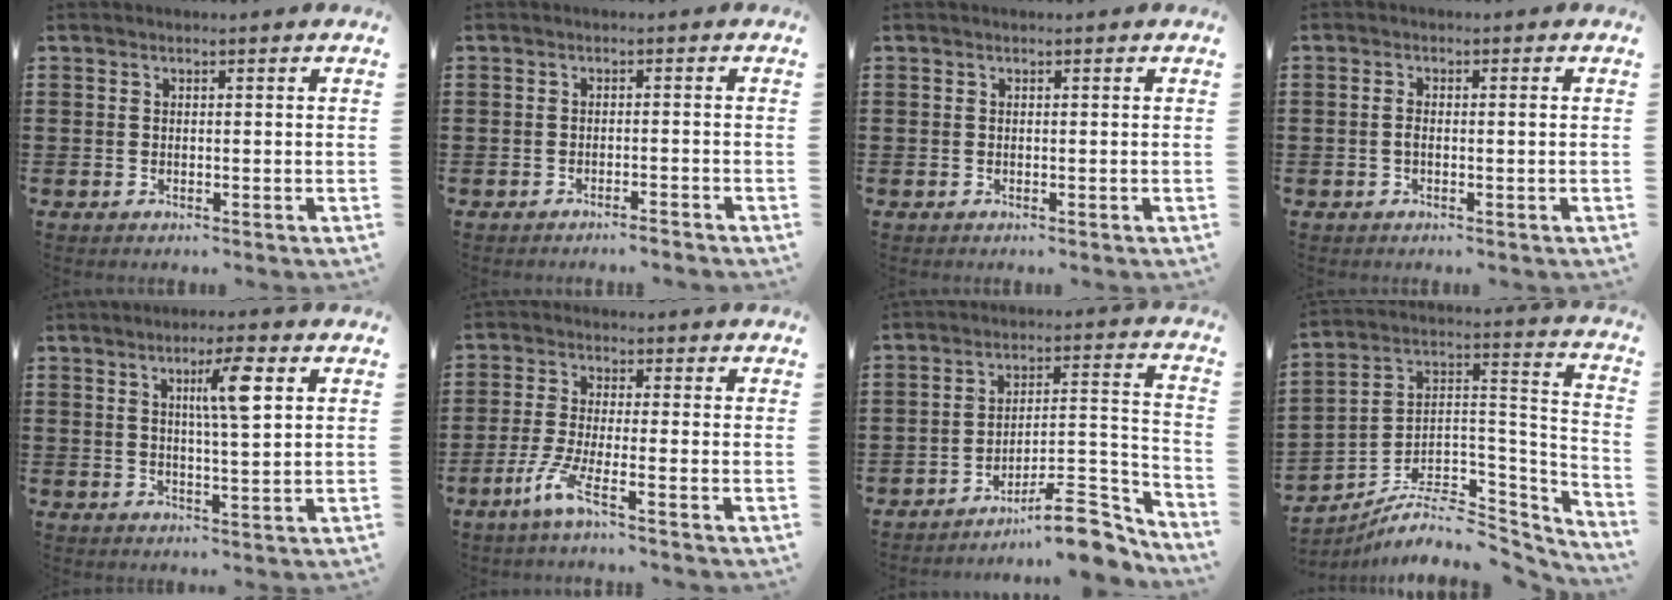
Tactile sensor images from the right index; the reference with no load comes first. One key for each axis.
{"total": 1.5, "fx": -1.5, "fy": -0.1, "fz": 0.3, "tx": -0.008, "ty": 0.002, "tz": -0.030}
{"total": 0.0}
{"total": 1.7, "fx": -0.2, "fy": 0.3, "fz": 1.6, "tx": -0.032, "ty": -0.002, "tz": -0.005}
{"total": 6.5, "fx": 2.3, "fy": 0.8, "fz": 6.0, "tx": -0.108, "ty": 0.000, "tz": 0.029}
{"total": 5.3, "fx": -3.0, "fy": 0.3, "fz": 4.3, "tx": -0.100, "ty": -0.014, "tz": -0.060}
{"total": 11.5, "fx": -9.1, "fy": 2.9, "fz": 6.5, "tx": -0.076, "ty": 0.039, "tz": -0.167}
{"total": 8.1, "fx": -6.2, "fy": 3.8, "fz": 3.7, "tx": -0.067, "ty": 0.006, "tz": -0.114}